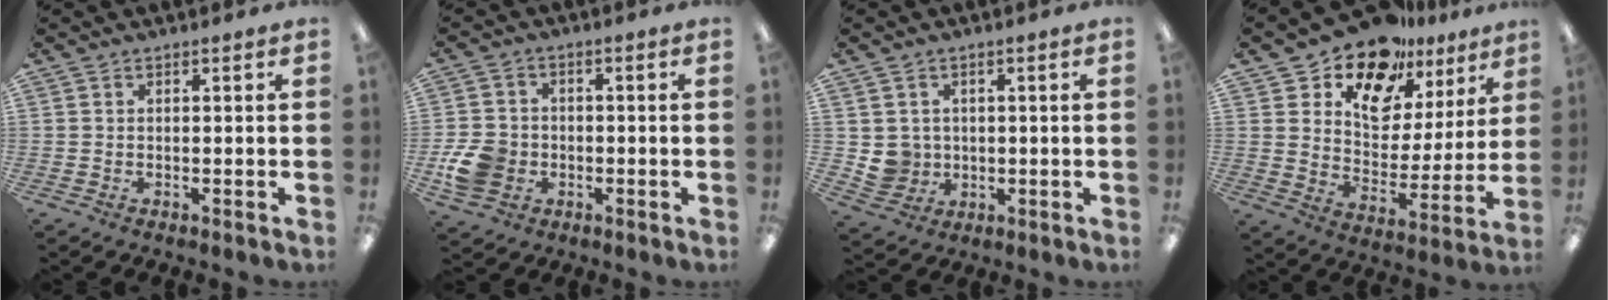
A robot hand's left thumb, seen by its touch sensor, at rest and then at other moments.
{"total": 9.1, "force": [-2.4, 7.5, 4.5], "torque": [-0.098, 0.017, -0.041]}
{"total": 5.5, "force": [0.7, 5.4, 0.8], "torque": [-0.028, 0.005, 0.018]}
{"total": 16.2, "force": [13.3, 7.5, 5.4], "torque": [-0.107, -0.100, 0.237]}